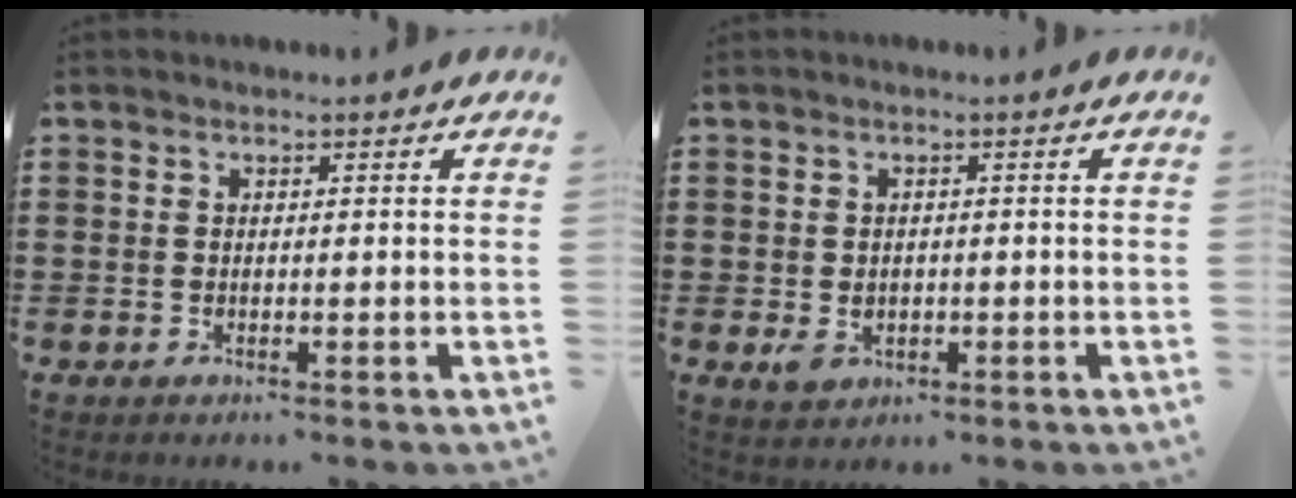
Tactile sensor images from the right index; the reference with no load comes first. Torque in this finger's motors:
{"motor_torque": [1.09, 1.05, 0.04, 0.01]}